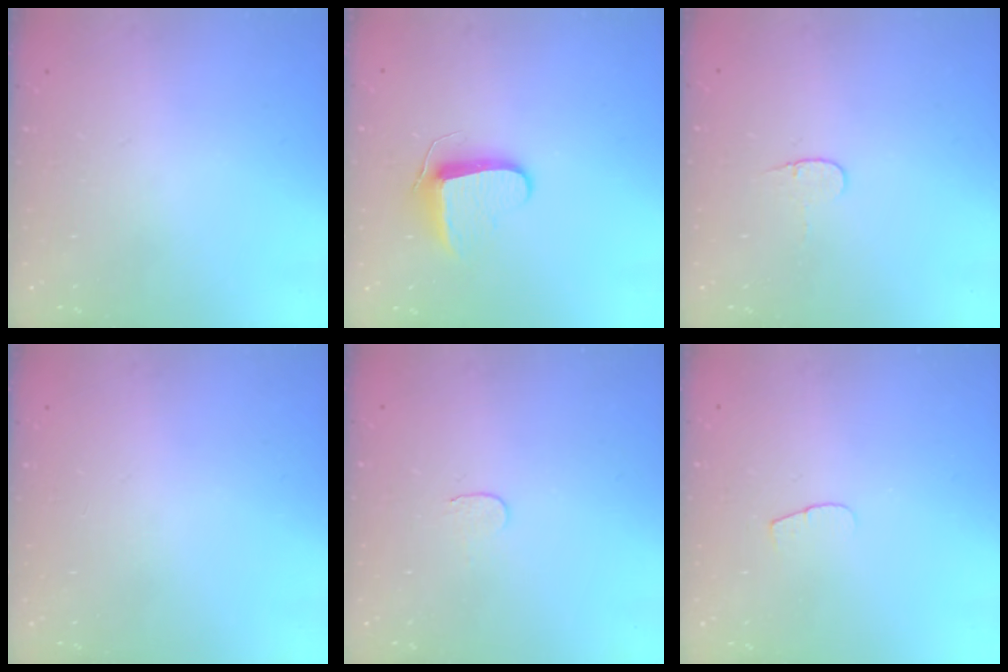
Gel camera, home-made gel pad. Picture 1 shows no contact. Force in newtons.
{"total": 9.6, "press": 9.6, "slide": 0.8}
{"total": 3.7, "press": 3.7, "slide": 0.4}
{"total": 0.0}
{"total": 3.7, "press": 3.7, "slide": 0.4}
{"total": 3.7, "press": 3.7, "slide": 0.4}